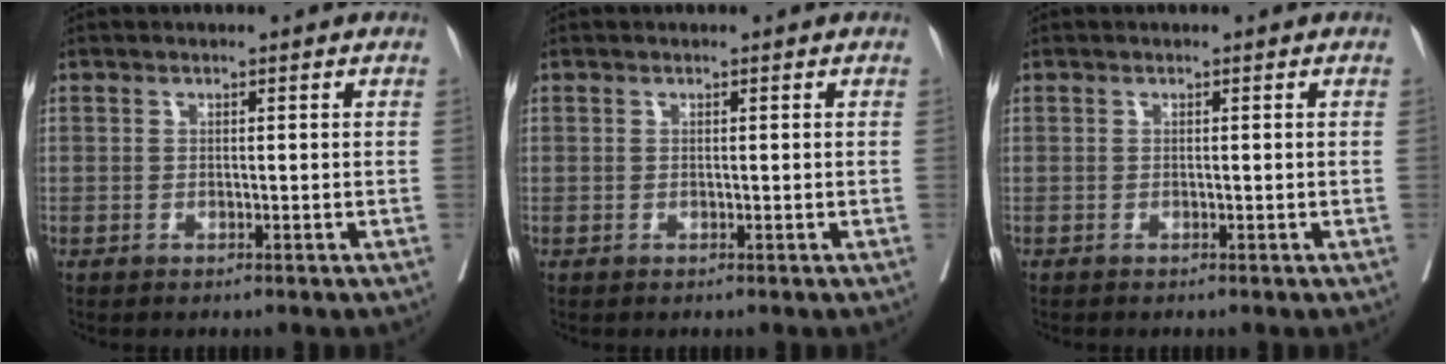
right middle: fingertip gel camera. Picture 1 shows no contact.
{"total": 0.0}
{"total": 0.0}